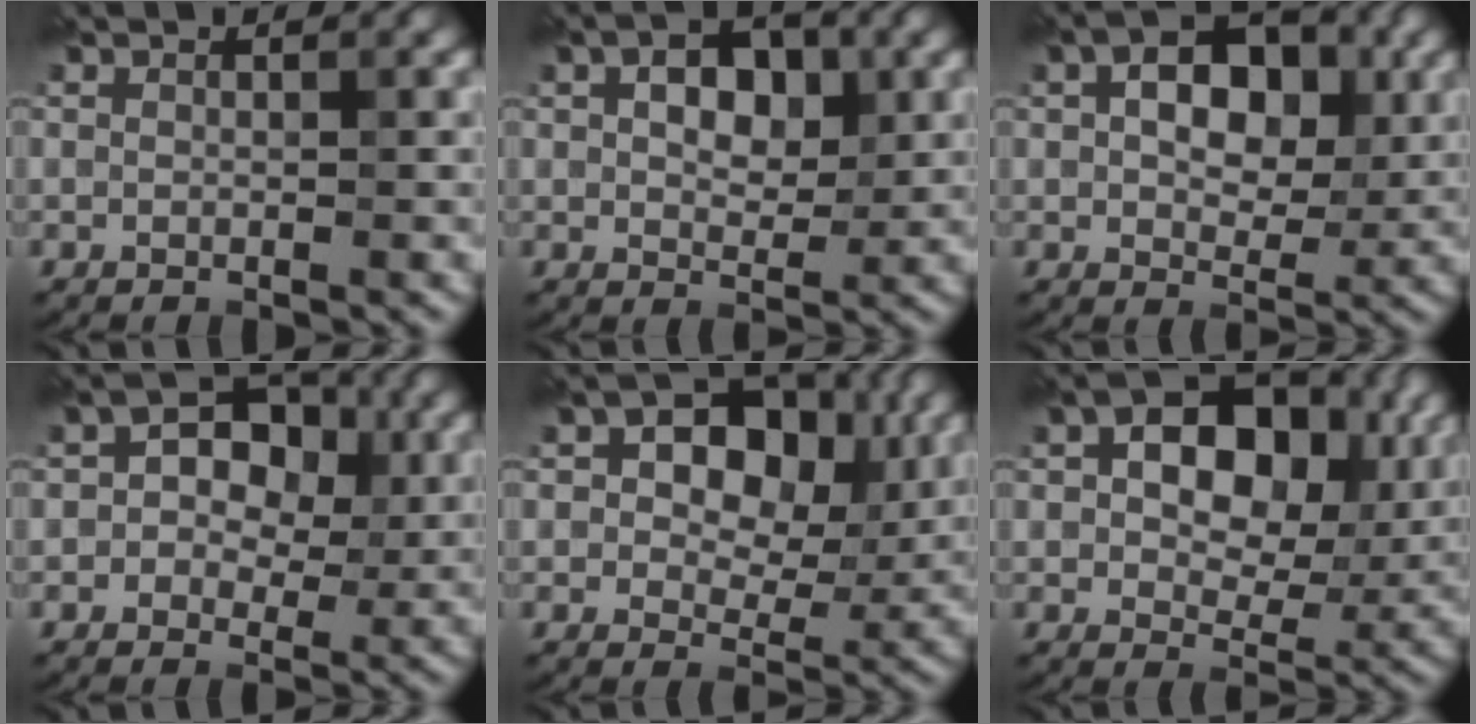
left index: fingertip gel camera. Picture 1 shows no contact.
{"total": 4.5, "force": [1.2, 2.8, 3.3], "torque": [-0.052, 0.005, 0.016]}
{"total": 7.6, "force": [1.8, 4.8, 5.6], "torque": [-0.079, 0.011, 0.015]}
{"total": 6.5, "force": [0.9, 4.6, 4.5], "torque": [-0.040, 0.016, -0.011]}
{"total": 9.1, "force": [2.3, 5.9, 6.5], "torque": [-0.081, 0.006, 0.025]}
{"total": 11.6, "force": [2.9, 7.2, 8.6], "torque": [-0.116, 0.013, 0.038]}